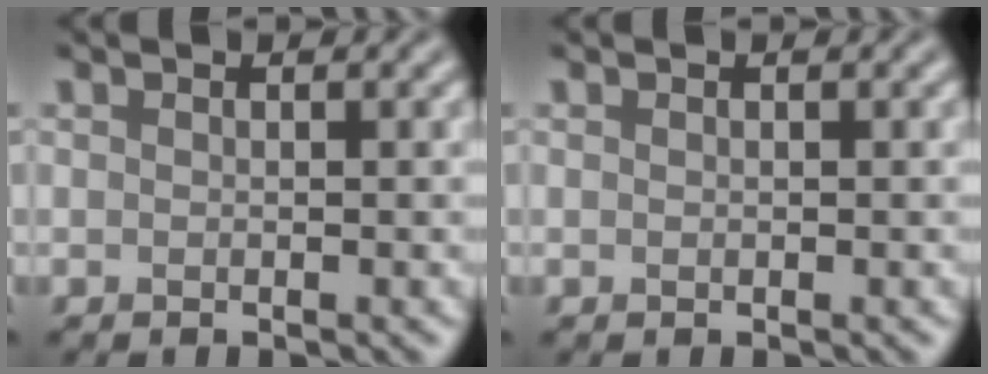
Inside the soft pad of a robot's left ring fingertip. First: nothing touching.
{"total": 0.0}